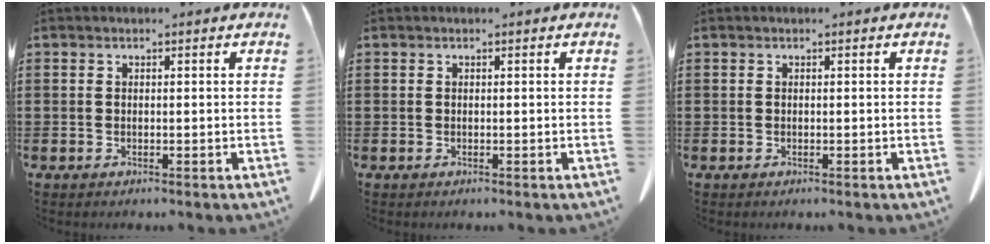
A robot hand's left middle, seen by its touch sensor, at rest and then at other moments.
{"total": 0.0}
{"total": 0.0}